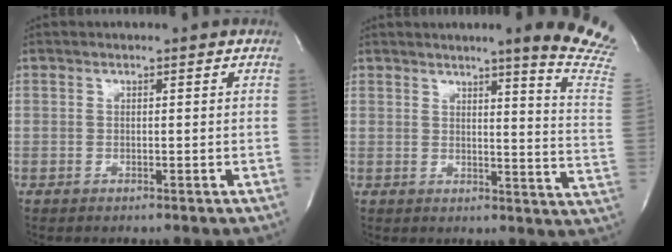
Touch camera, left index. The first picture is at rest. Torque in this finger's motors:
{"motor_torque": [0.20, -0.20, 0.25, 0.07]}